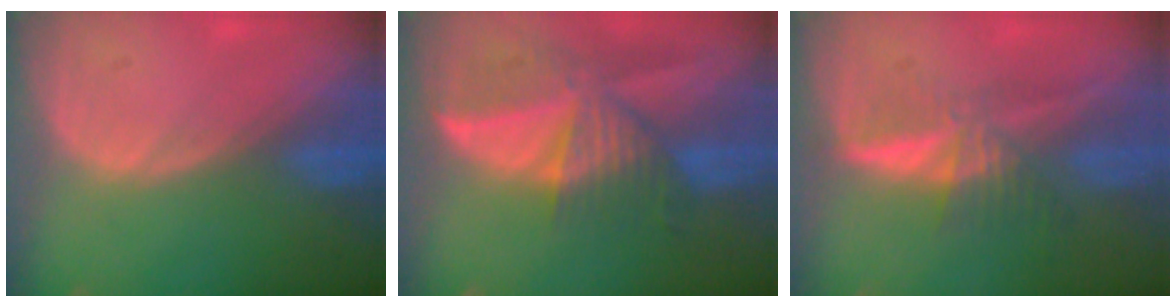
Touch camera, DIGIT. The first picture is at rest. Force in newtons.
{"total": 9.6, "press": 8.4, "slide": 4.5}
{"total": 5.9, "press": 5.5, "slide": 1.9}